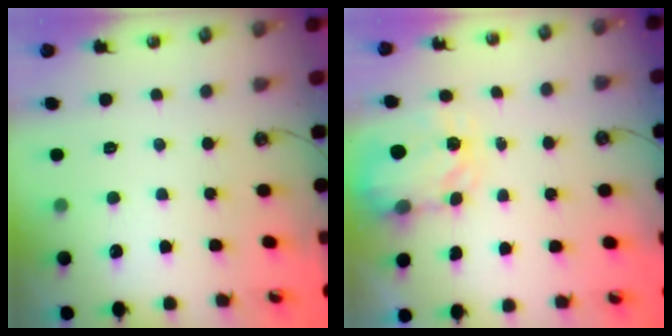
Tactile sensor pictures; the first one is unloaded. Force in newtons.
{"total": 3.5, "press": 3.5, "slide": 0.5}